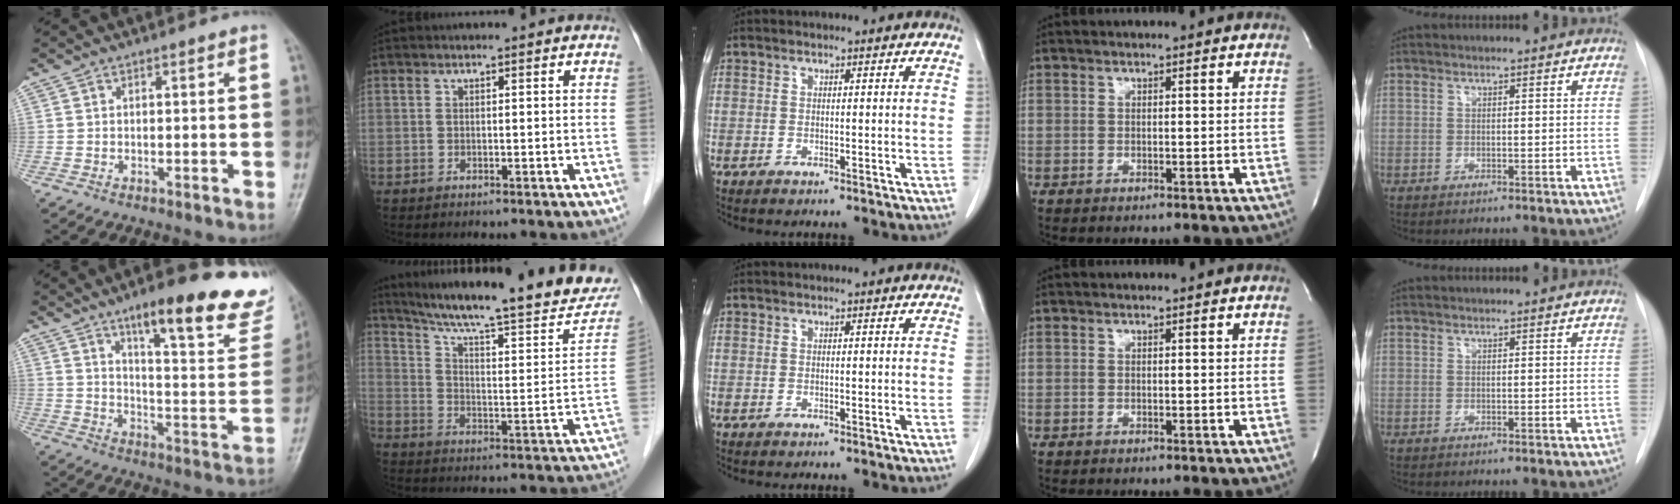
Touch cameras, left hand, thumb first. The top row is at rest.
{"thumb": {"total": 23.6, "force": [16.4, 5.6, 16.0], "torque": [-0.177, -0.077, 0.225]}, "index": {"total": 25.3, "force": [21.1, 3.4, 13.6], "torque": [-0.210, -0.022, 0.286]}}